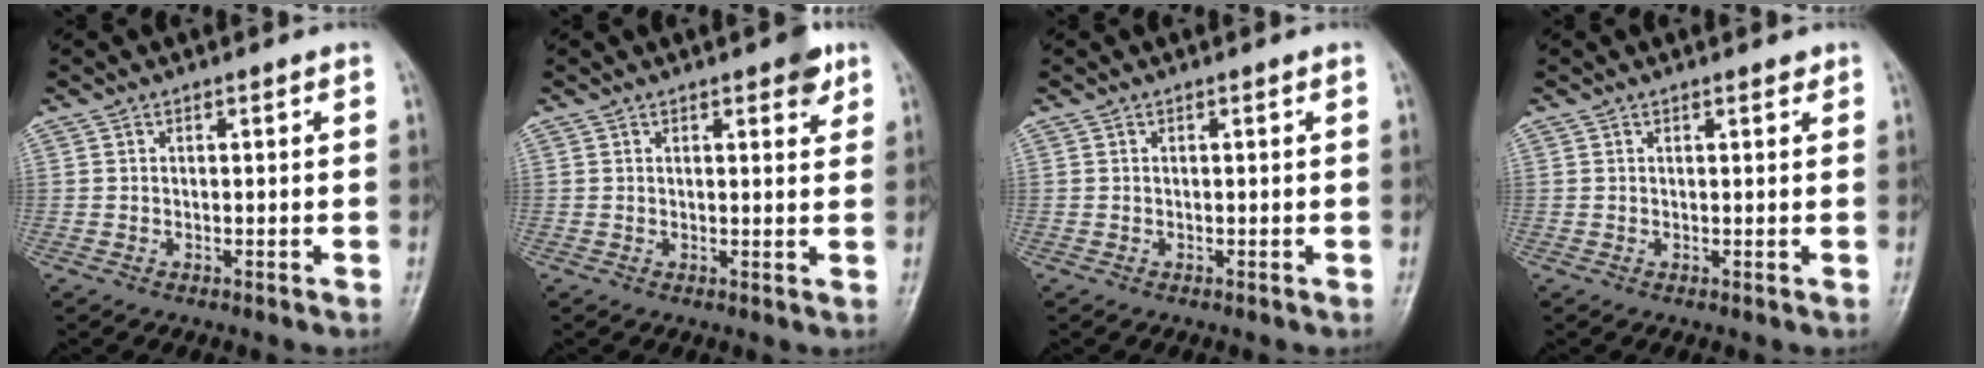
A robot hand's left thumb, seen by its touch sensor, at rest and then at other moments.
{"total": 3.8, "force": [2.2, 1.5, 2.7], "torque": [-0.022, -0.008, 0.023]}
{"total": 0.0}
{"total": 1.0, "force": [0.7, 0.4, 0.5], "torque": [-0.005, -0.004, 0.008]}